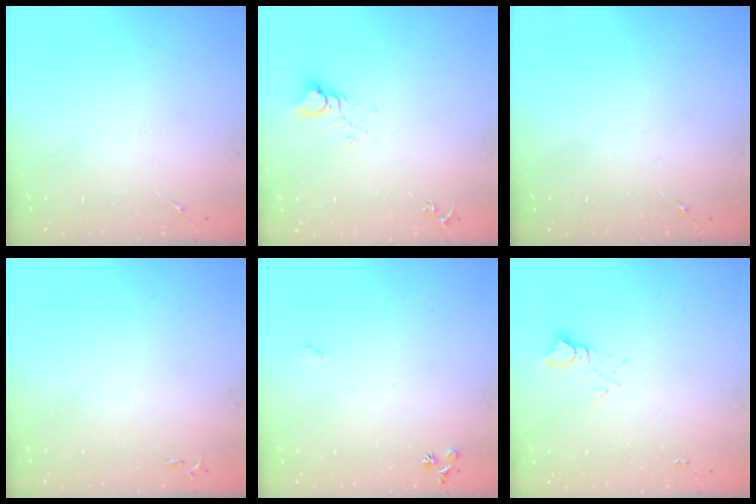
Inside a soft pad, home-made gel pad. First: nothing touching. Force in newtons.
{"total": 4.3, "press": 4.3, "slide": 0.3}
{"total": 0.0}
{"total": 2.6, "press": 2.6, "slide": 0.3}
{"total": 6.7, "press": 6.6, "slide": 1.0}
{"total": 4.0, "press": 4.0, "slide": 0.4}